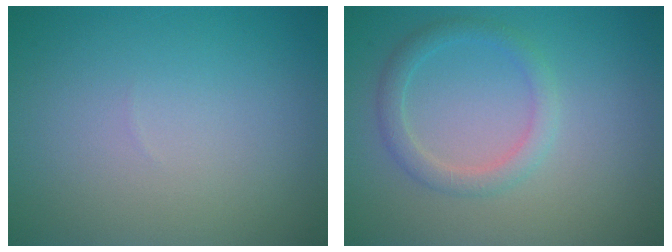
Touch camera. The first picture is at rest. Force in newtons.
{"total": 2.2, "press": 2.1, "slide": 0.2}